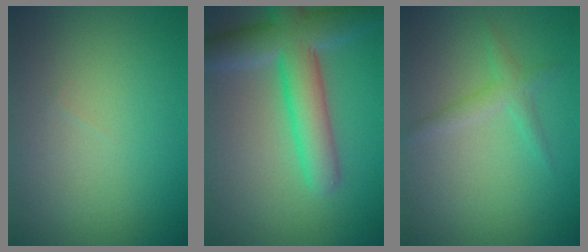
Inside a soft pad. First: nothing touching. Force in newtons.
{"total": 7.5, "press": 7.5, "slide": 0.6}
{"total": 1.7, "press": 1.7, "slide": 0.1}